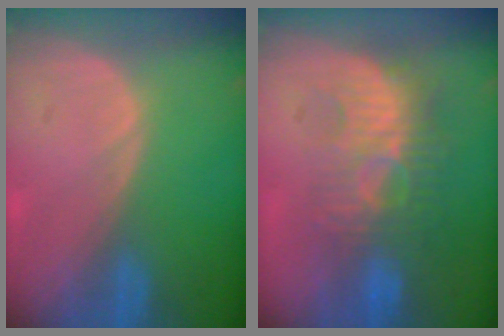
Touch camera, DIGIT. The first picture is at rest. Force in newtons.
{"total": 9.0, "press": 8.6, "slide": 2.6}